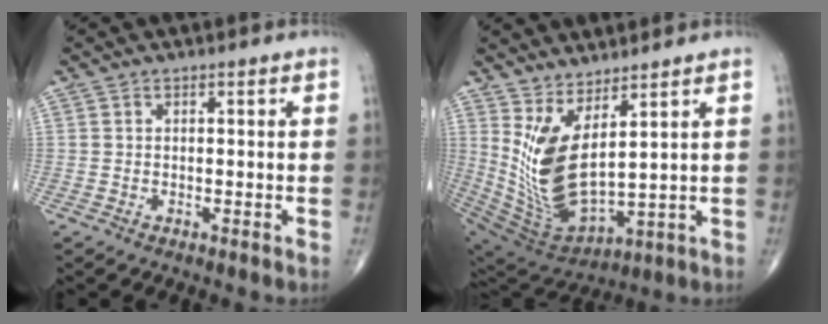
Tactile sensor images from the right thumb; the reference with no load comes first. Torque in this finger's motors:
{"motor_torque": [-0.86, 1.63, 1.38, 0.93, 0.13]}